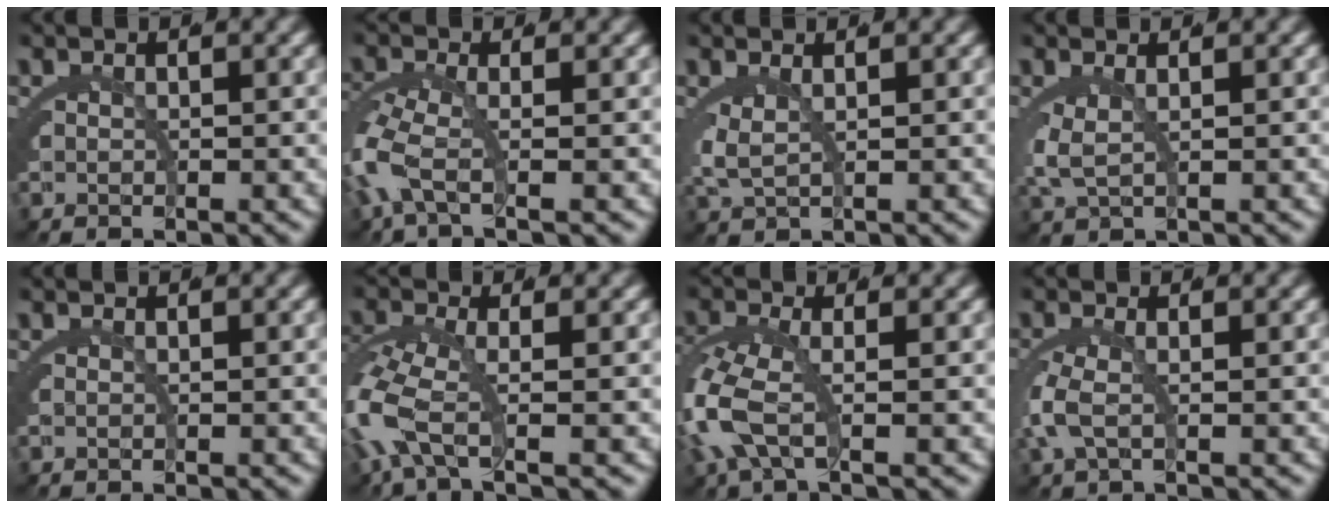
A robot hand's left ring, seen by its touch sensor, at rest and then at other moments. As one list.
[{"total": 3.4, "force": [-0.9, 0.9, 3.1], "torque": [-0.098, -0.022, -0.004]}, {"total": 2.0, "force": [0.6, 0.6, 1.8], "torque": [-0.054, -0.018, 0.027]}, {"total": 2.4, "force": [0.5, 0.8, 2.2], "torque": [-0.063, -0.017, 0.022]}, {"total": 0.0}, {"total": 3.9, "force": [-1.2, 1.1, 3.6], "torque": [-0.111, -0.027, -0.005]}, {"total": 4.5, "force": [-1.0, 1.7, 4.1], "torque": [-0.125, -0.023, -0.004]}, {"total": 3.0, "force": [0.1, 1.0, 2.8], "torque": [-0.074, -0.004, 0.005]}]